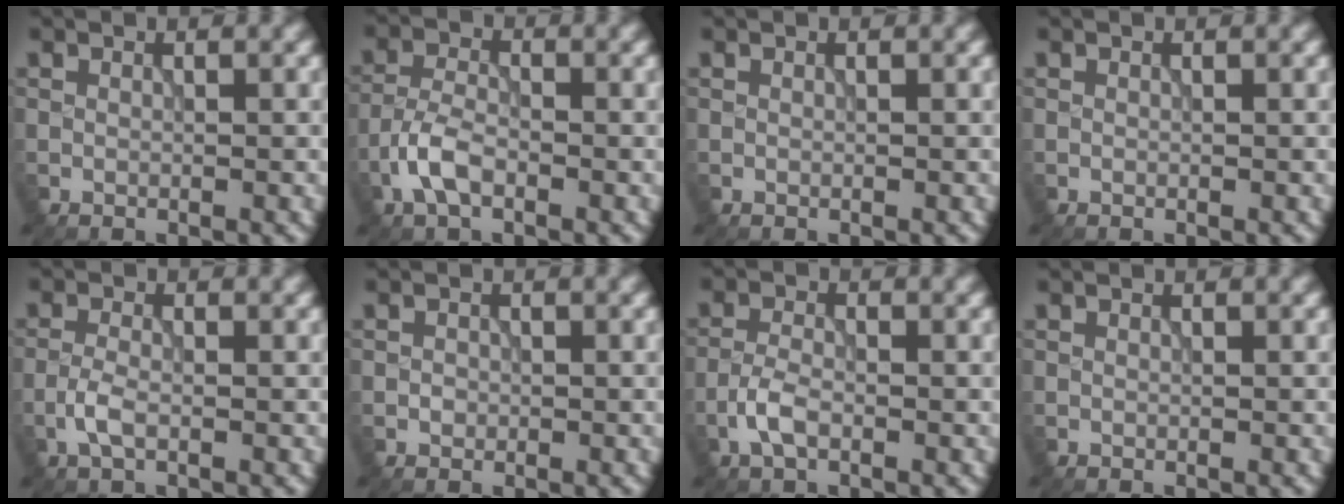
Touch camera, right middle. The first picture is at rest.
{"total": 3.3, "force": [-1.7, 1.6, 2.3], "torque": [-0.049, 0.004, -0.042]}
{"total": 0.0}
{"total": 0.0}
{"total": 2.1, "force": [-0.9, 0.8, 1.7], "torque": [-0.039, 0.001, -0.025]}
{"total": 0.7, "force": [-0.2, 0.6, 0.2], "torque": [0.001, -0.002, -0.005]}
{"total": 2.4, "force": [-1.2, 1.1, 1.8], "torque": [-0.038, 0.003, -0.030]}
{"total": 0.0}